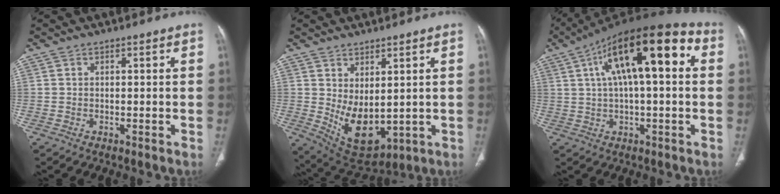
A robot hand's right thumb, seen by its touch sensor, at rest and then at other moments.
{"total": 10.3, "force": [0.6, 5.7, 8.5], "torque": [-0.127, -0.023, 0.042]}
{"total": 20.5, "force": [5.4, 7.3, 18.4], "torque": [-0.287, 0.036, 0.078]}